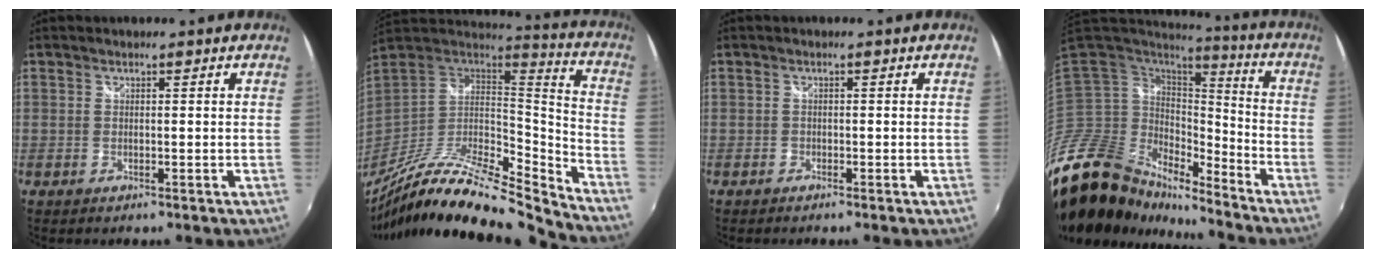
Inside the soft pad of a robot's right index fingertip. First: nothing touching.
{"total": 22.3, "force": [-18.9, 3.7, 11.2], "torque": [-0.195, -0.023, -0.337]}
{"total": 1.0, "force": [-0.8, 0.7, 0.1], "torque": [-0.007, 0.000, -0.016]}
{"total": 22.7, "force": [-18.9, 8.1, 9.7], "torque": [-0.206, -0.030, -0.346]}